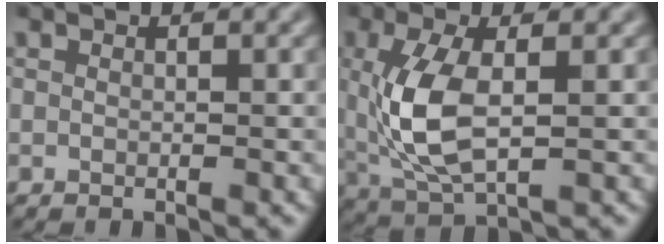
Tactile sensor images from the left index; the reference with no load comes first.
{"total": 6.3, "force": [0.3, 2.8, 5.6], "torque": [-0.137, -0.005, 0.010]}